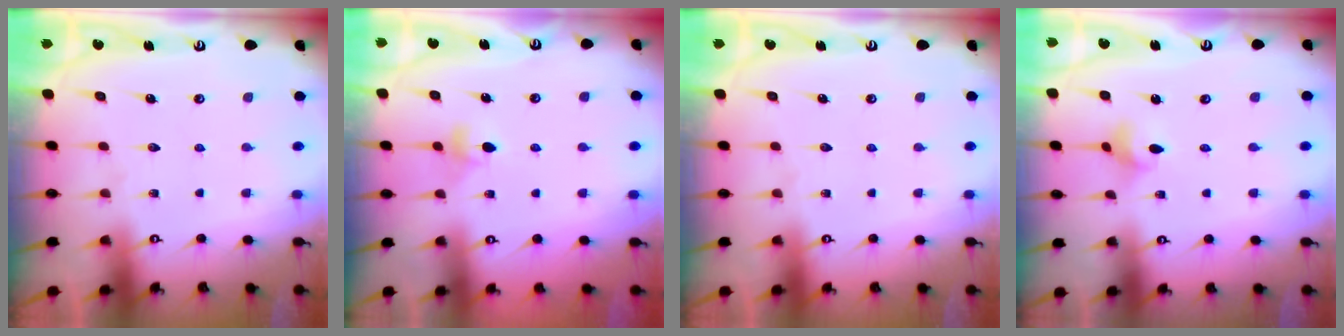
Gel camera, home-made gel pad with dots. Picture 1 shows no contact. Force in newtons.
{"total": 4.2, "press": 4.2, "slide": 0.5}
{"total": 0.0}
{"total": 2.9, "press": 2.9, "slide": 0.5}